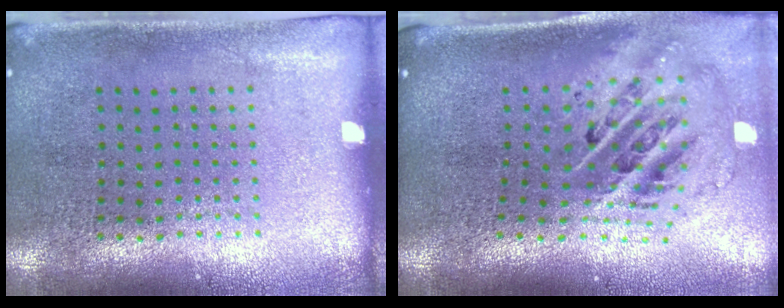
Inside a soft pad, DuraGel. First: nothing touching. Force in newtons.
{"total": 2.7, "press": 1.8, "slide": 2.0}